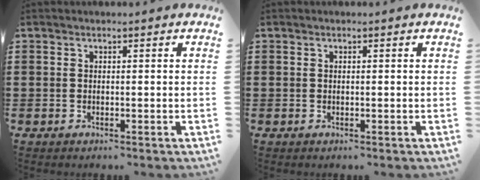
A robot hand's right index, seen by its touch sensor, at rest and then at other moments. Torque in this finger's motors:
{"motor_torque": [0.16, 0.45, 0.03, 0.02]}